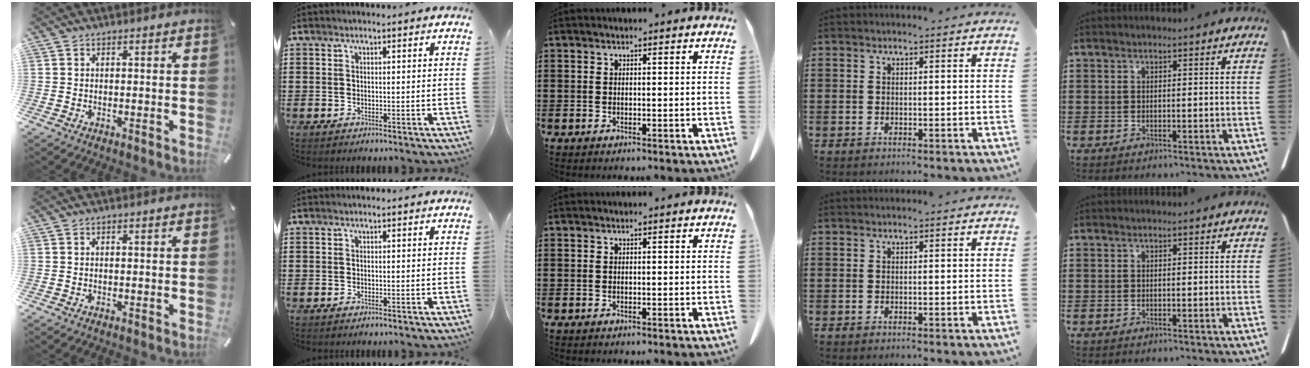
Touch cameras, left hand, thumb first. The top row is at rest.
{}